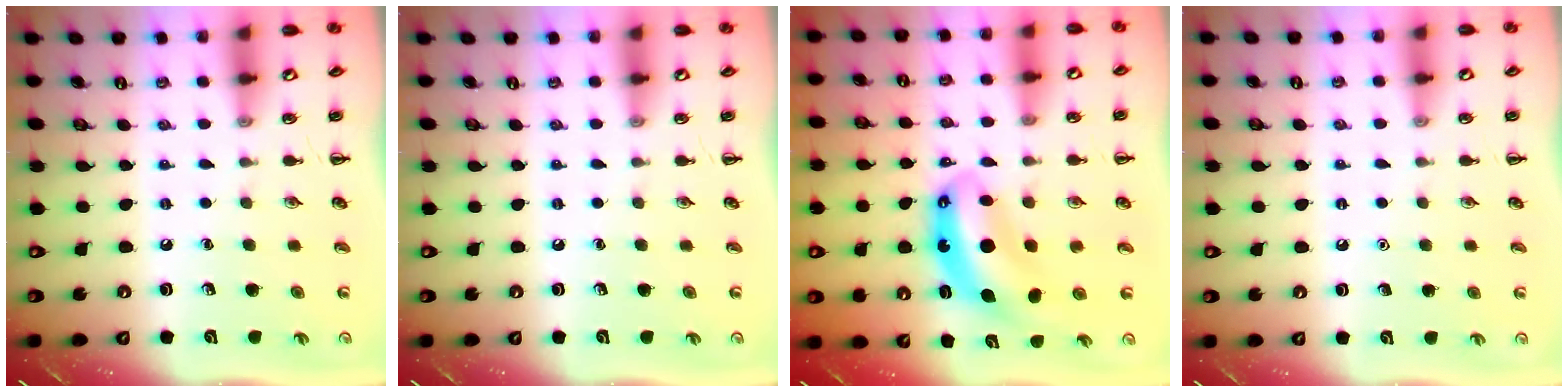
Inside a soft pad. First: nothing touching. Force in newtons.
{"total": 0.0}
{"total": 8.8, "press": 8.6, "slide": 1.9}
{"total": 1.6, "press": 1.6, "slide": 0.1}